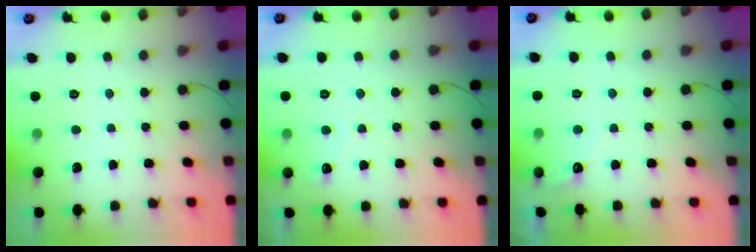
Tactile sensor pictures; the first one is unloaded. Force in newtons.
{"total": 1.6, "press": 1.6, "slide": 0.1}
{"total": 3.0, "press": 3.0, "slide": 0.1}